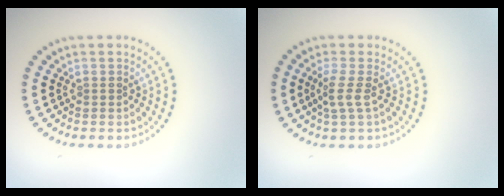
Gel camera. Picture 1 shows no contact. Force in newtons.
{"total": 1.8, "press": 1.4, "slide": 1.2}